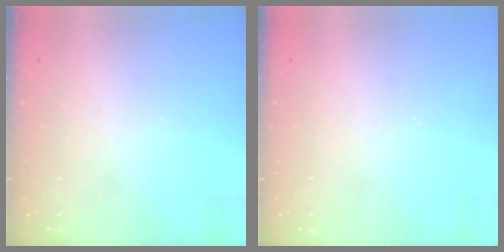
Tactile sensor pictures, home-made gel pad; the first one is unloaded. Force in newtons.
{"total": 0.0}